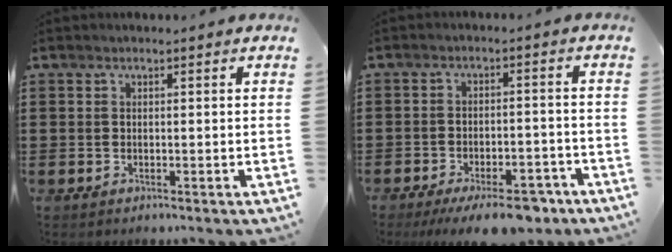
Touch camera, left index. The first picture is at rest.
{"total": 7.8, "force": [-6.2, 1.9, 4.3], "torque": [-0.061, 0.010, -0.107]}